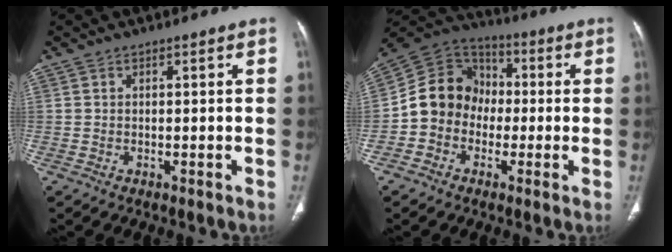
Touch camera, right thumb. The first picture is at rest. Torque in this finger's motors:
{"motor_torque": [1.22, 2.15, 1.08, -0.76, 0.09]}